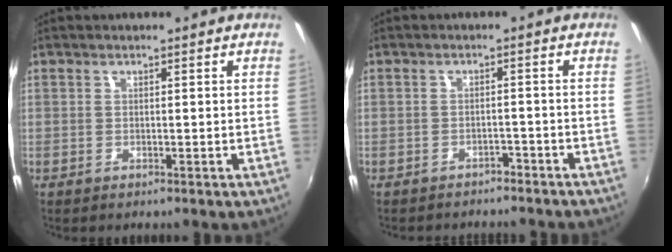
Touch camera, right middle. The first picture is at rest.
{"total": 5.5, "force": [-4.9, 2.0, 1.3], "torque": [-0.037, -0.004, -0.063]}